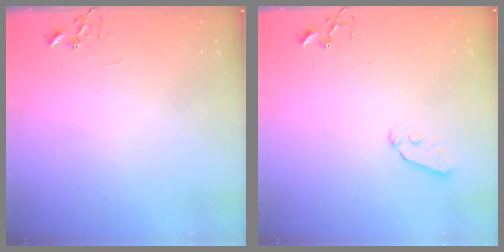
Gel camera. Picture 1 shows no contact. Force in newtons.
{"total": 6.7, "press": 6.7, "slide": 0.8}